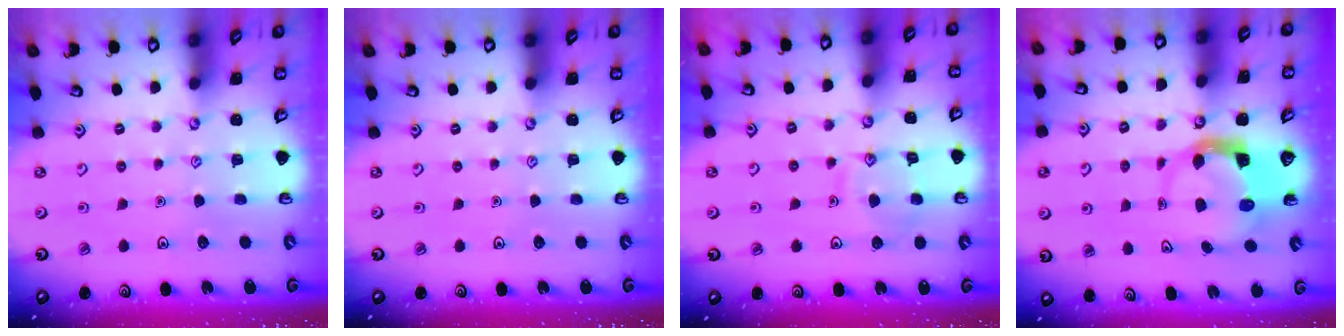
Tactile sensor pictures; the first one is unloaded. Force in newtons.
{"total": 0.0}
{"total": 10.2, "press": 10.1, "slide": 0.9}
{"total": 3.8, "press": 3.7, "slide": 0.6}